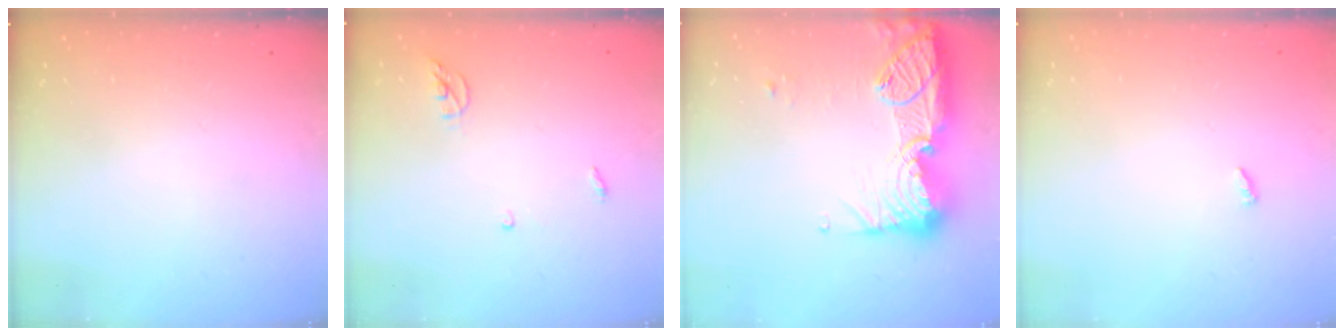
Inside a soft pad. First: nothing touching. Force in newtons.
{"total": 3.8, "press": 3.7, "slide": 0.2}
{"total": 21.5, "press": 20.4, "slide": 6.7}
{"total": 2.7, "press": 2.7, "slide": 0.2}